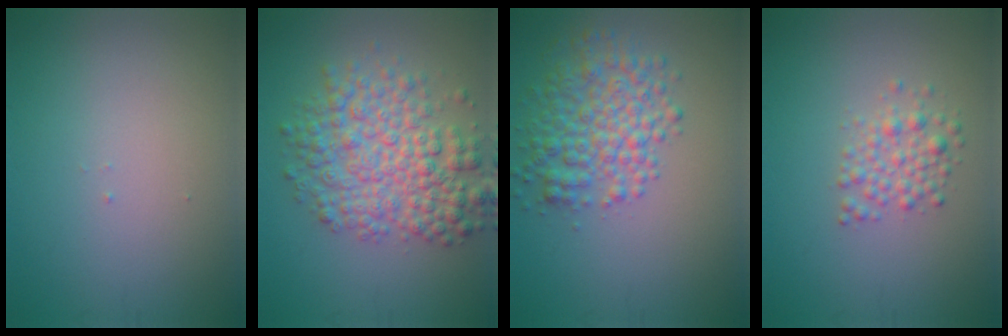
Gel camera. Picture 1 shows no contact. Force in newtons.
{"total": 7.0, "press": 7.0, "slide": 0.1}
{"total": 5.2, "press": 5.2, "slide": 0.0}
{"total": 2.3, "press": 2.3, "slide": 0.0}